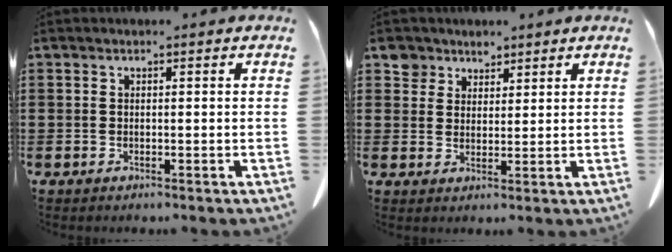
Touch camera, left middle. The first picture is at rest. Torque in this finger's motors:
{"motor_torque": [0.92, 1.21, -0.01, 0.01]}